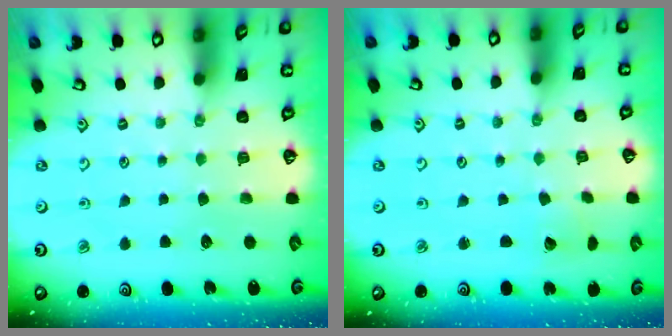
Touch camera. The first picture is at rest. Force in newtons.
{"total": 2.2, "press": 2.2, "slide": 0.2}